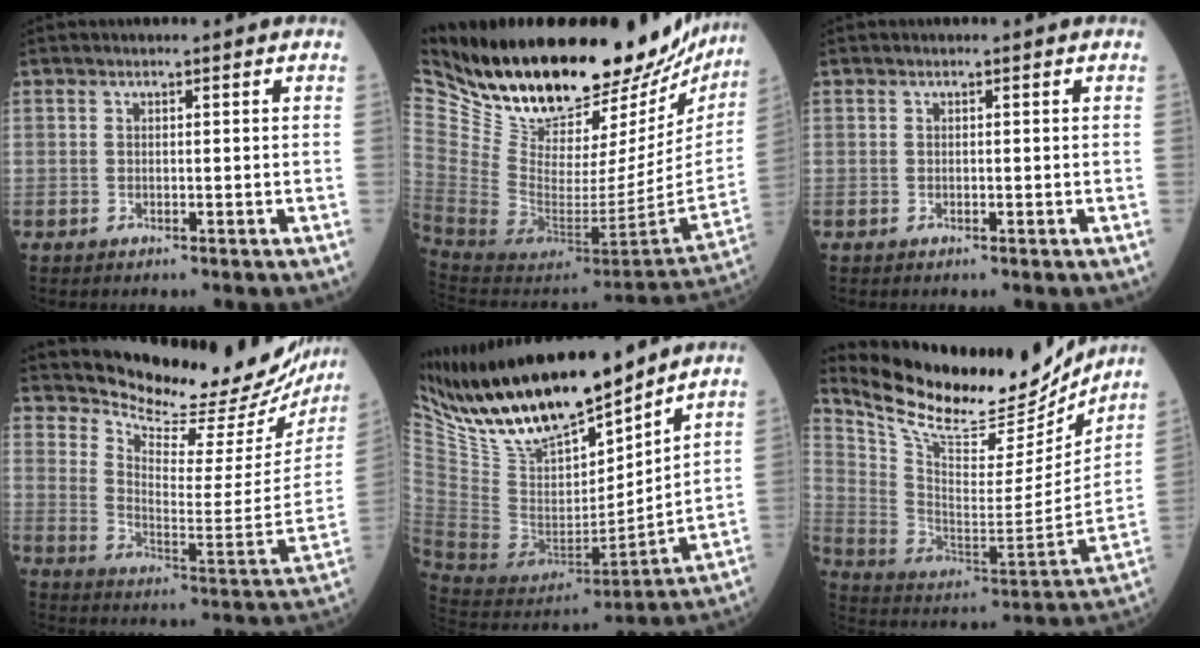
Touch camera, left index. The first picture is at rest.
{"total": 37.1, "force": [30.1, 11.9, 18.2], "torque": [-0.332, -0.061, 0.440]}
{"total": 0.0}
{"total": 22.7, "force": [21.6, 4.4, 5.2], "torque": [-0.088, -0.094, 0.279]}
{"total": 21.1, "force": [16.8, 5.5, 11.5], "torque": [-0.209, -0.005, 0.317]}
{"total": 23.1, "force": [20.7, 5.5, 8.7], "torque": [-0.169, -0.035, 0.326]}